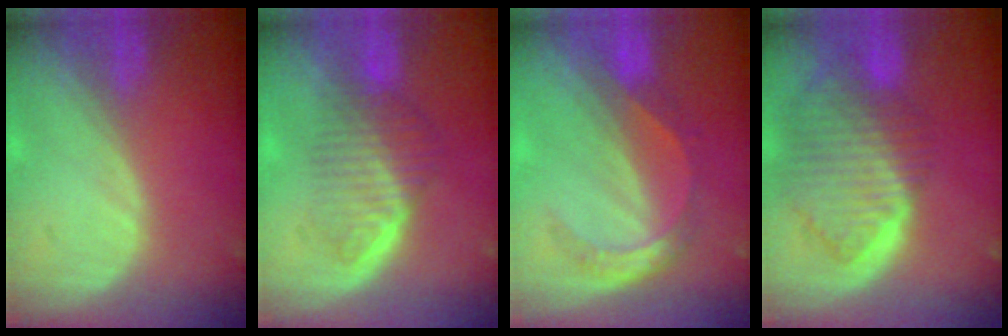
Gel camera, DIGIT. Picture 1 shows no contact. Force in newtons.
{"total": 6.4, "press": 5.9, "slide": 2.6}
{"total": 5.6, "press": 4.8, "slide": 2.8}
{"total": 10.1, "press": 8.6, "slide": 5.2}